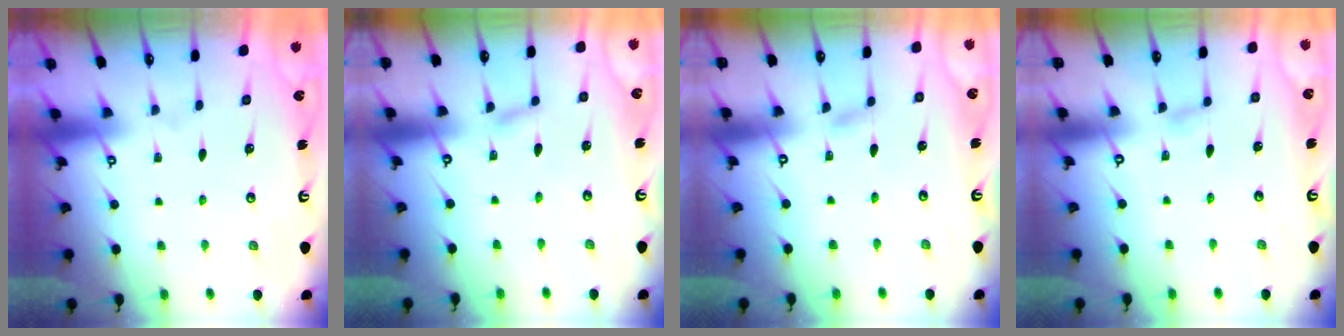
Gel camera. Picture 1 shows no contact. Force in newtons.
{"total": 1.5, "press": 1.5, "slide": 0.2}
{"total": 2.2, "press": 2.2, "slide": 0.3}
{"total": 2.6, "press": 2.6, "slide": 0.3}